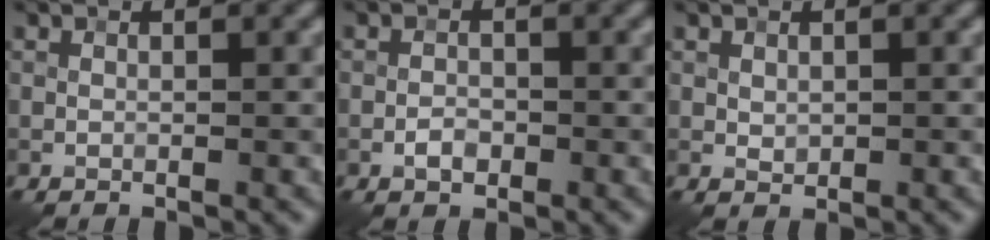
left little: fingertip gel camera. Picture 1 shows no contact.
{"total": 1.5, "force": [-0.7, 0.9, 0.9], "torque": [-0.013, 0.002, -0.015]}
{"total": 0.8, "force": [0.2, 0.6, 0.4], "torque": [-0.009, -0.003, 0.007]}